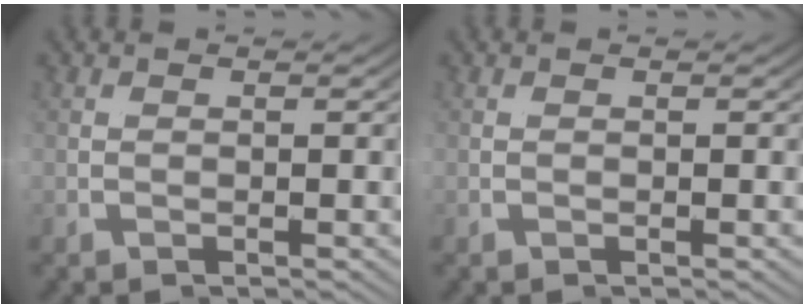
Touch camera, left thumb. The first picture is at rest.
{"total": 0.0}